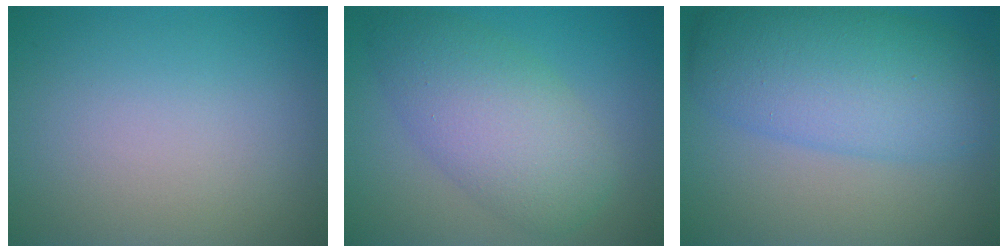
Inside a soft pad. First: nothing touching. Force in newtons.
{"total": 6.5, "press": 6.5, "slide": 0.1}
{"total": 8.2, "press": 8.2, "slide": 0.2}